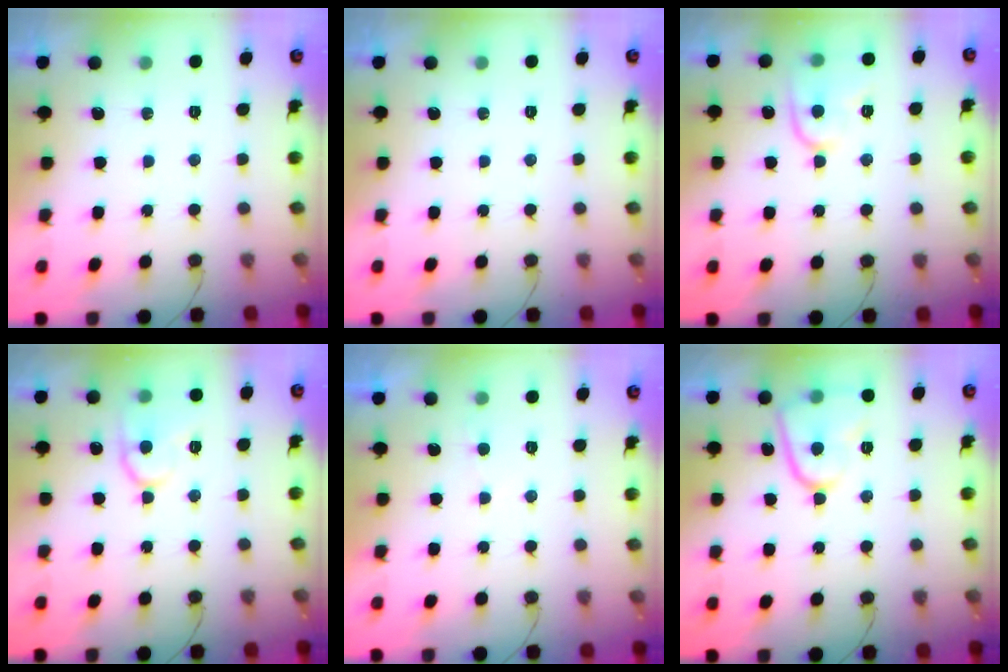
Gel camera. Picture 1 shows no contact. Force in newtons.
{"total": 0.0}
{"total": 9.8, "press": 9.8, "slide": 0.8}
{"total": 11.5, "press": 11.4, "slide": 0.9}
{"total": 2.1, "press": 2.1, "slide": 0.2}
{"total": 10.1, "press": 10.1, "slide": 1.3}